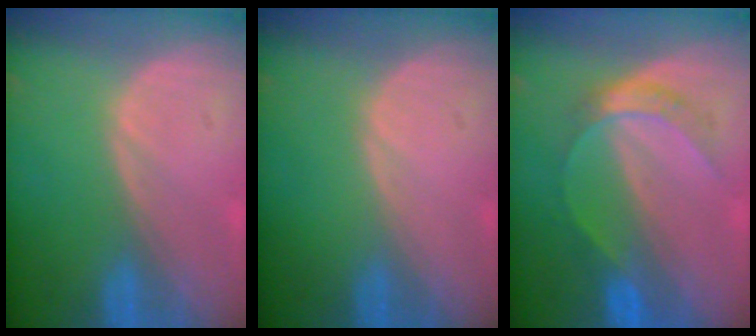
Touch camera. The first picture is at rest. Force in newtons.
{"total": 0.0}
{"total": 4.9, "press": 4.9, "slide": 0.2}